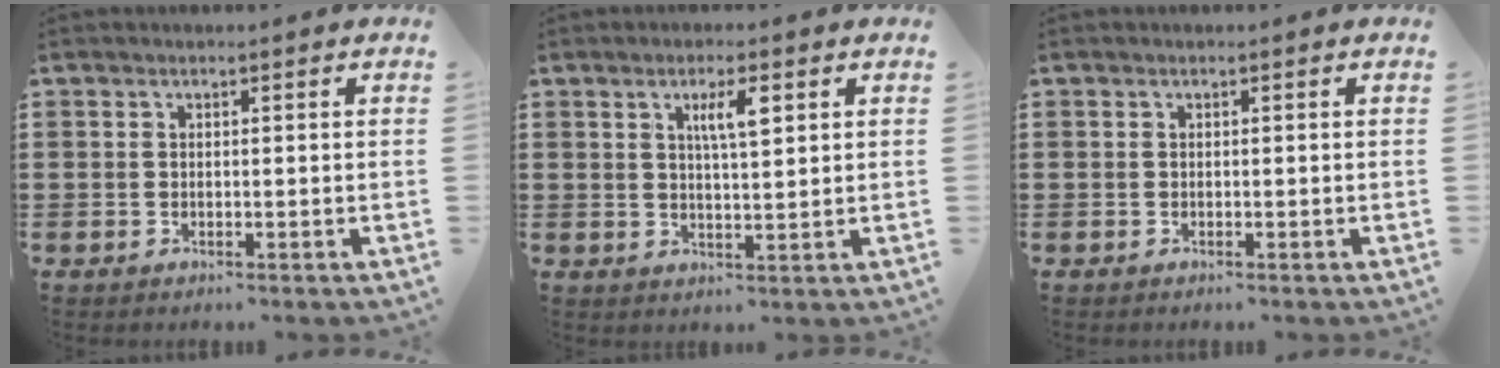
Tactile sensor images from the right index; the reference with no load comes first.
{"total": 4.2, "force": [1.7, 1.0, 3.7], "torque": [-0.070, 0.005, 0.024]}
{"total": 0.0}